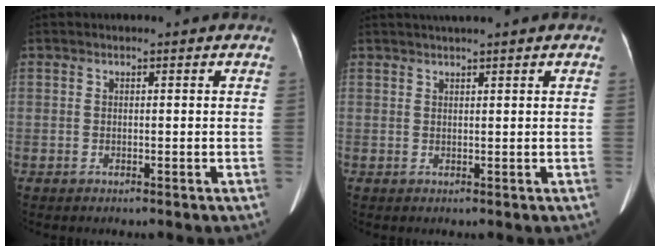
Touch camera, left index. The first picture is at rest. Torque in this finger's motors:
{"motor_torque": [0.43, -0.53, 0.03, 0.01]}